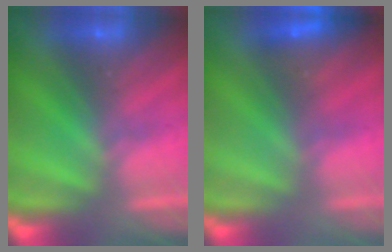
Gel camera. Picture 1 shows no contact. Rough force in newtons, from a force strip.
{"total": 2.3}